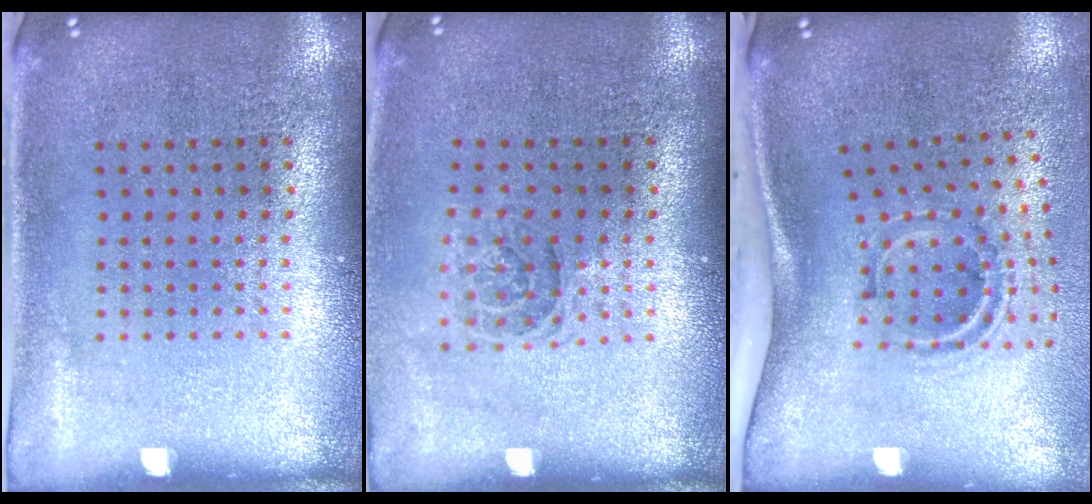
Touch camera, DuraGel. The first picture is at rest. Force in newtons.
{"total": 1.1, "press": 1.0, "slide": 0.4}
{"total": 2.1, "press": 1.2, "slide": 1.8}